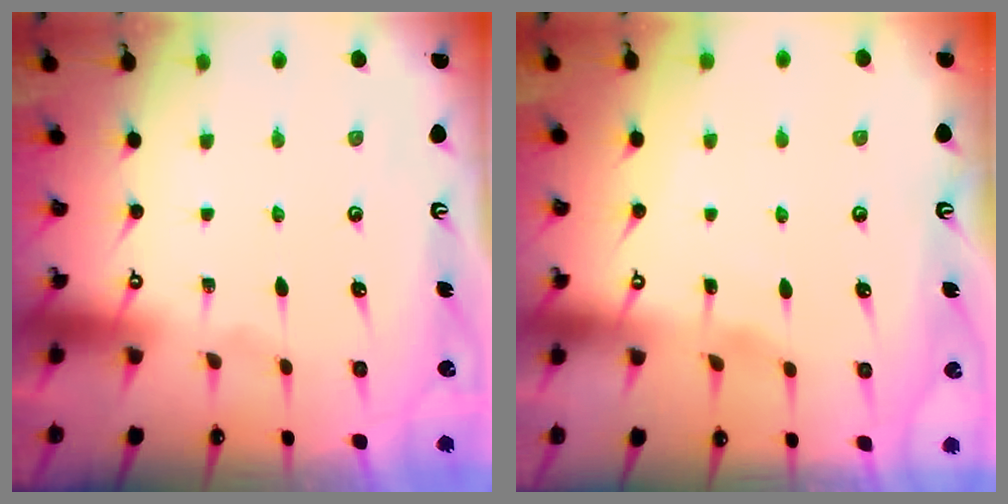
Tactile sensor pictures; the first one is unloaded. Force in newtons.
{"total": 2.7, "press": 2.7, "slide": 0.3}